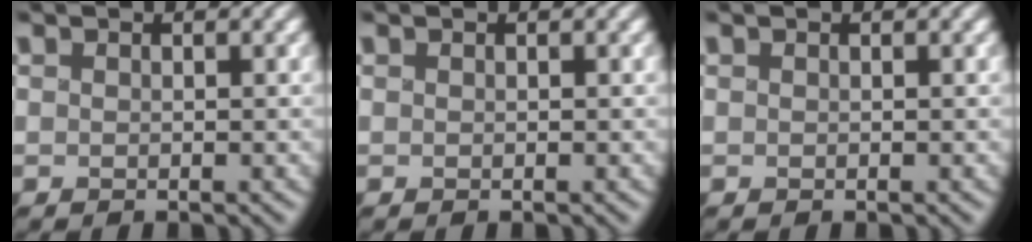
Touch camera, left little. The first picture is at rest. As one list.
[{"total": 0.0}, {"total": 0.0}]